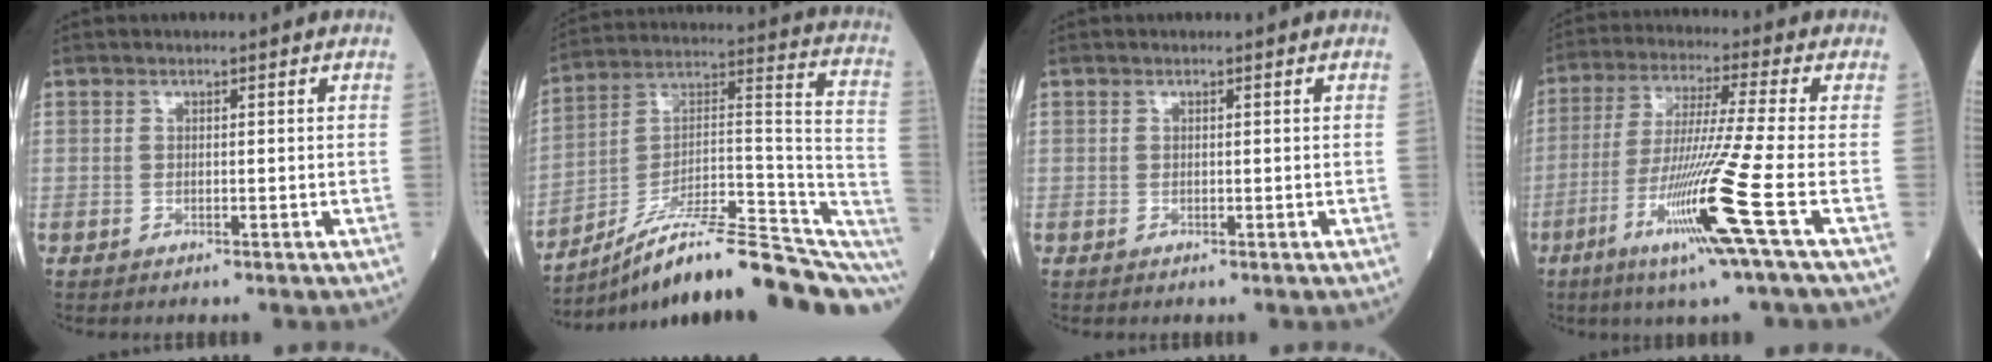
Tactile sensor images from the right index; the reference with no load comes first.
{"total": 22.9, "force": [-16.5, 3.6, 15.4], "torque": [-0.153, 0.048, -0.250]}
{"total": 0.0}
{"total": 14.1, "force": [-5.4, -2.6, 12.8], "torque": [-0.254, -0.034, -0.106]}